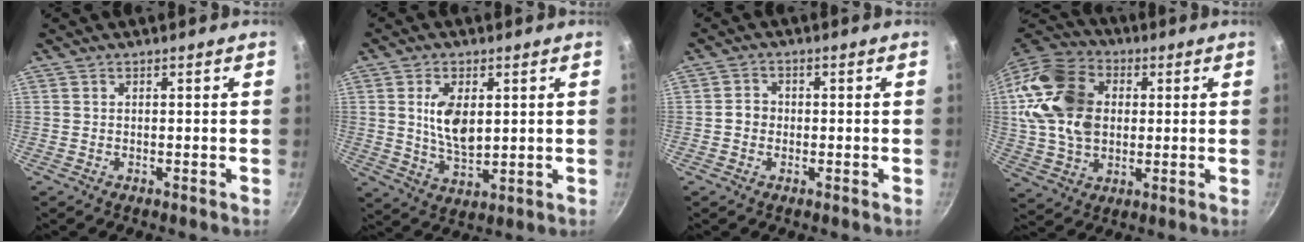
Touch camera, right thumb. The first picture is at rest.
{"total": 8.8, "force": [1.8, 4.7, 7.2], "torque": [-0.121, -0.015, 0.043]}
{"total": 2.6, "force": [-0.4, 2.3, 1.1], "torque": [-0.007, 0.009, -0.013]}
{"total": 20.7, "force": [2.7, 14.8, 14.2], "torque": [-0.290, 0.013, 0.049]}